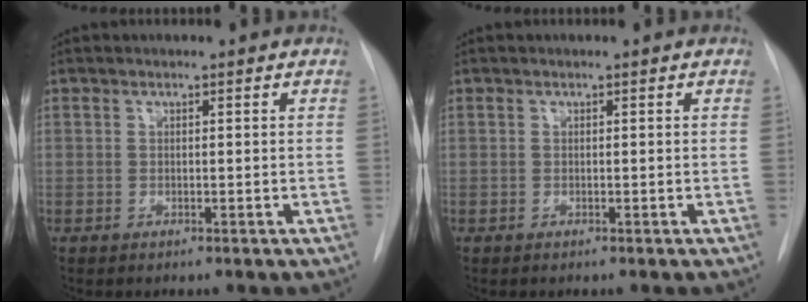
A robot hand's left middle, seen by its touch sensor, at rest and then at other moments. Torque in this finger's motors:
{"motor_torque": [0.00, 0.00, 0.00, 0.00]}